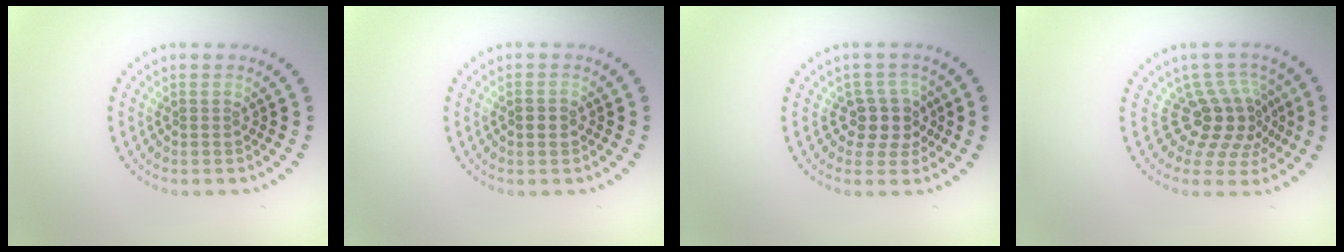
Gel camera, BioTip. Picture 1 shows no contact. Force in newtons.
{"total": 1.7, "press": 1.7, "slide": 0.0}
{"total": 2.8, "press": 2.3, "slide": 1.6}
{"total": 4.3, "press": 2.9, "slide": 3.2}